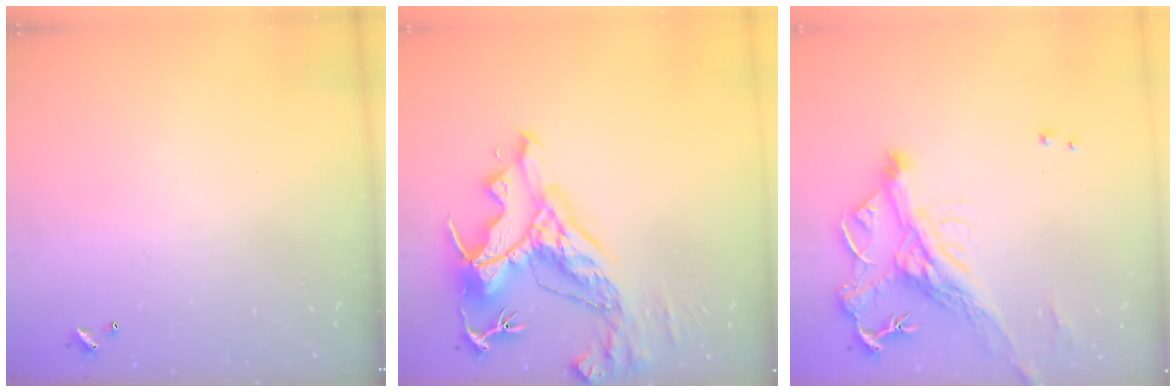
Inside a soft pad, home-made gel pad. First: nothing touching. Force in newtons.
{"total": 14.0, "press": 13.8, "slide": 2.1}
{"total": 6.3, "press": 6.1, "slide": 1.7}